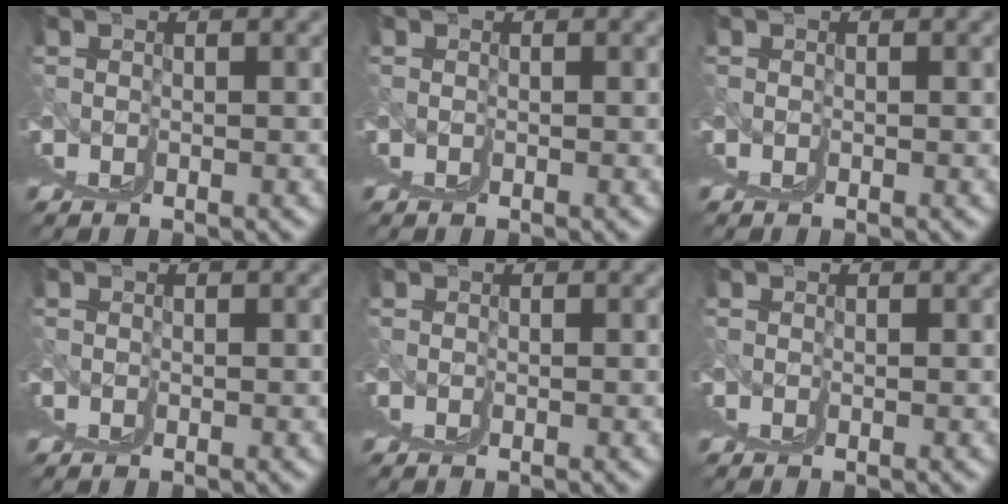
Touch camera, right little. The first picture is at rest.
{"total": 0.0}
{"total": 0.0}
{"total": 0.0}
{"total": 0.0}
{"total": 0.0}